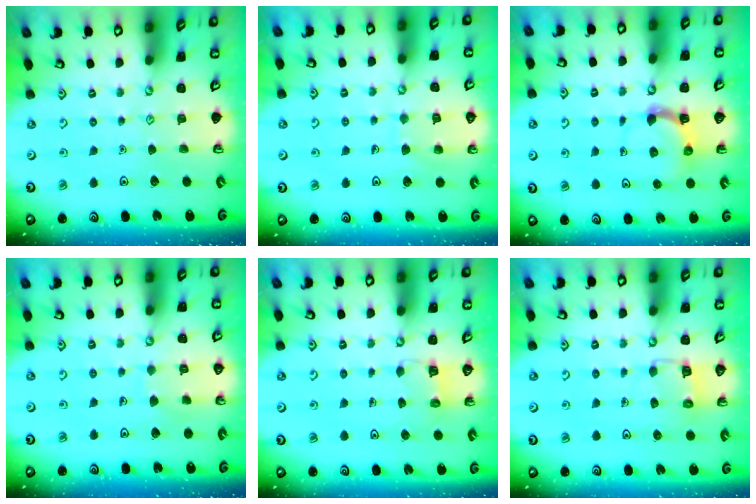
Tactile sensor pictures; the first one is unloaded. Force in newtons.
{"total": 6.6, "press": 6.6, "slide": 0.6}
{"total": 4.5, "press": 4.4, "slide": 0.7}
{"total": 5.9, "press": 5.9, "slide": 0.3}
{"total": 3.5, "press": 3.5, "slide": 0.4}
{"total": 4.6, "press": 4.5, "slide": 0.4}